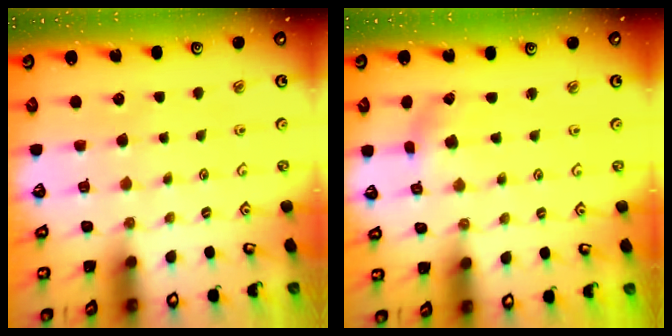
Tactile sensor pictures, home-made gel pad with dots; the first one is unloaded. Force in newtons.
{"total": 1.2, "press": 1.2, "slide": 0.2}